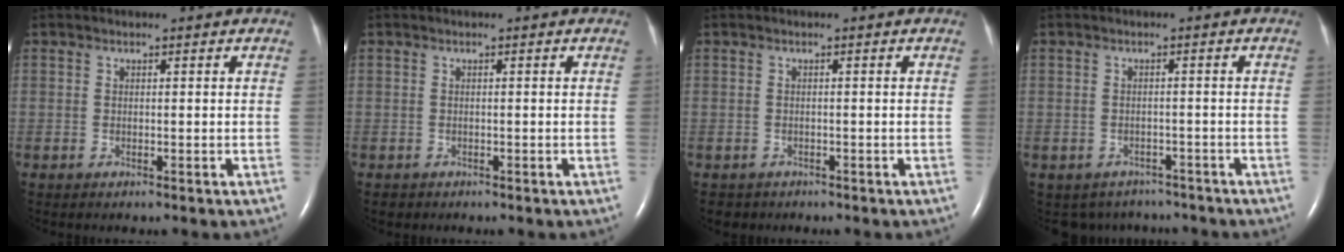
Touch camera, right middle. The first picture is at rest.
{"total": 0.0}
{"total": 1.5, "force": [-1.1, 1.0, -0.1], "torque": [-0.009, 0.001, -0.016]}
{"total": 5.4, "force": [-4.8, 2.6, -0.1], "torque": [0.007, 0.009, -0.058]}